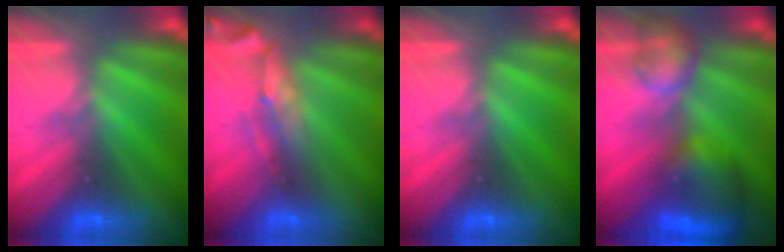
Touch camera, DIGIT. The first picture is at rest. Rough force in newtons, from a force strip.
{"total": 2.8}
{"total": 0.0}
{"total": 7.8}